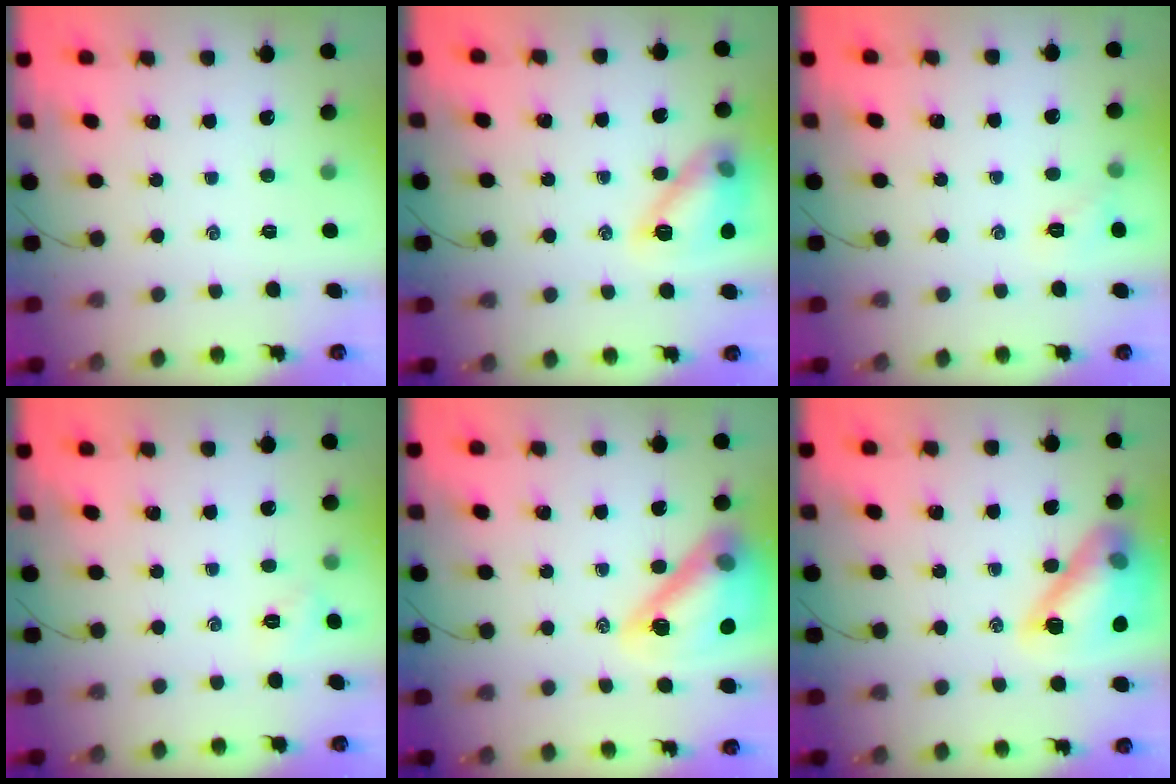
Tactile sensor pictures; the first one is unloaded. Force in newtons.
{"total": 13.0, "press": 13.0, "slide": 0.4}
{"total": 6.0, "press": 5.8, "slide": 1.5}
{"total": 2.2, "press": 2.2, "slide": 0.6}
{"total": 20.1, "press": 19.8, "slide": 3.2}
{"total": 15.8, "press": 15.8, "slide": 1.1}